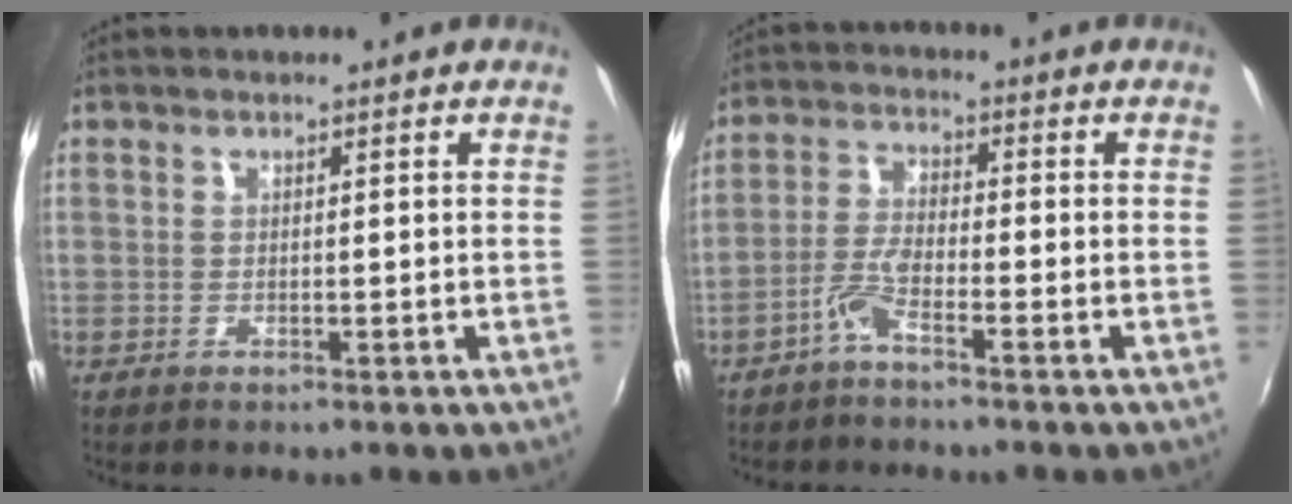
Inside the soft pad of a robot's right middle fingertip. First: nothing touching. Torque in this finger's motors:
{"motor_torque": [-0.08, -0.07, -0.02, 0.00]}